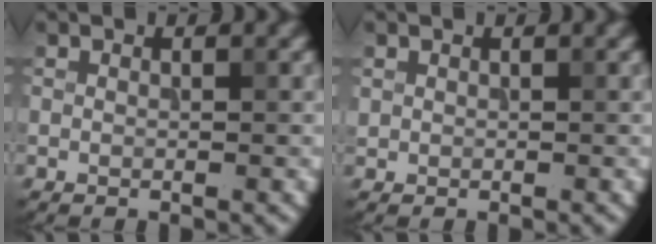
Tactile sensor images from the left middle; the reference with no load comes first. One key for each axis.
{"total": 0.9, "fx": 0.3, "fy": 0.8, "fz": -0.1, "tx": 0.010, "ty": -0.002, "tz": 0.004}